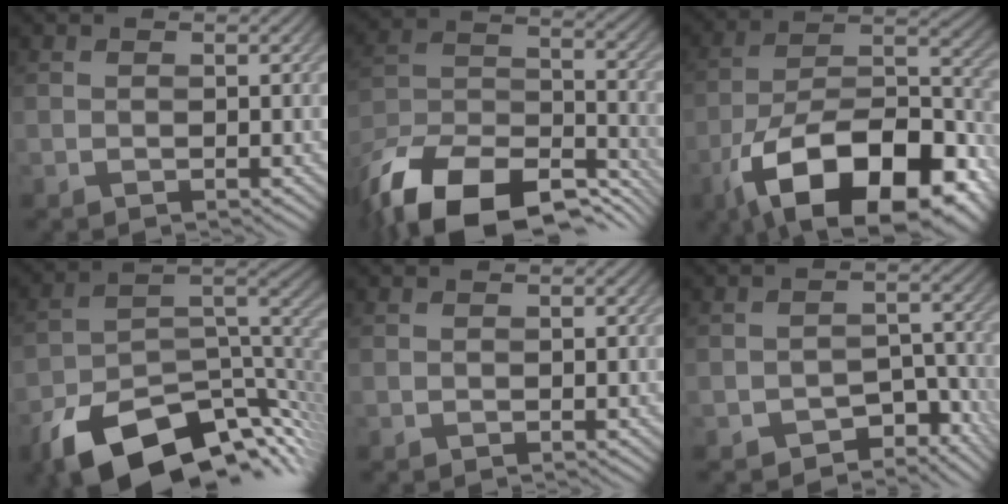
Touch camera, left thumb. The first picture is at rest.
{"total": 16.7, "force": [-12.4, 7.5, 8.2], "torque": [-0.207, -0.027, -0.199]}
{"total": 19.4, "force": [-11.1, 8.9, 13.2], "torque": [-0.228, -0.029, -0.182]}
{"total": 15.2, "force": [-9.3, 7.3, 9.6], "torque": [-0.188, -0.034, -0.140]}
{"total": 0.0}
{"total": 5.5, "force": [-4.0, 2.9, 2.4], "torque": [-0.028, -0.005, -0.065]}